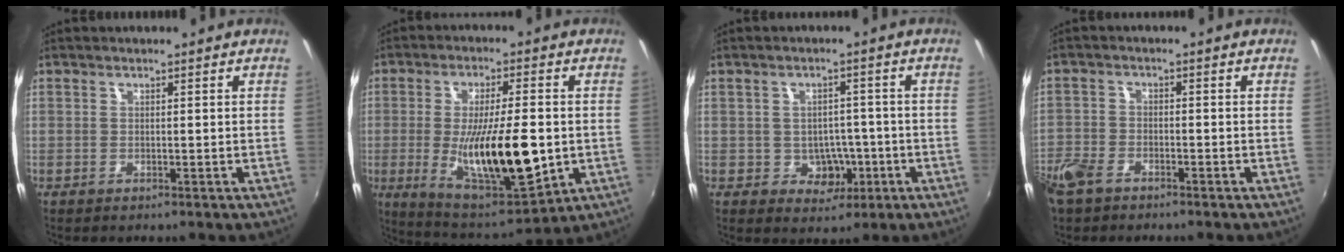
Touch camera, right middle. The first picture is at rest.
{"total": 18.7, "force": [-2.6, 5.9, 17.5], "torque": [-0.304, -0.034, -0.032]}
{"total": 4.6, "force": [-1.3, 4.1, 1.8], "torque": [-0.036, 0.009, -0.003]}
{"total": 8.6, "force": [-5.9, 4.6, 4.1], "torque": [-0.110, -0.018, -0.124]}